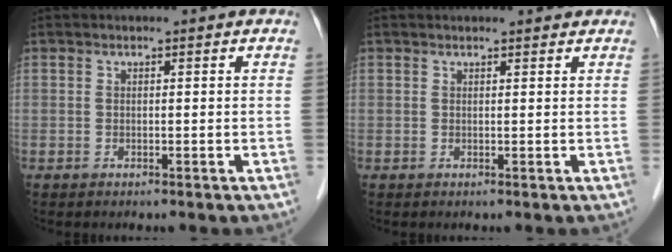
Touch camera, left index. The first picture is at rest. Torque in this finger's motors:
{"motor_torque": [0.36, -0.29, 0.04, -0.01]}